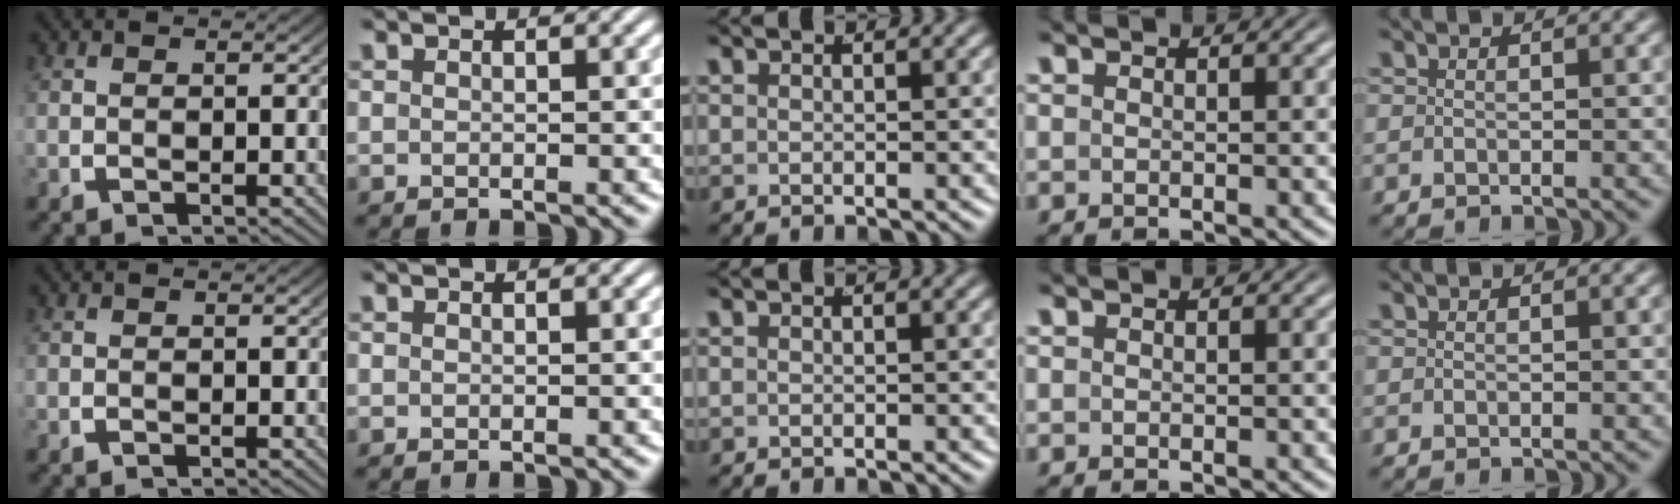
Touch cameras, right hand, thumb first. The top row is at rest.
{}